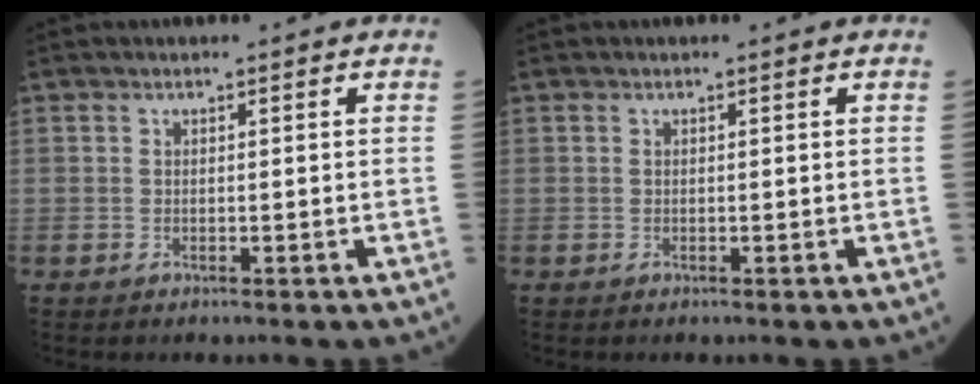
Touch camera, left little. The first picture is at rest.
{"total": 0.0}